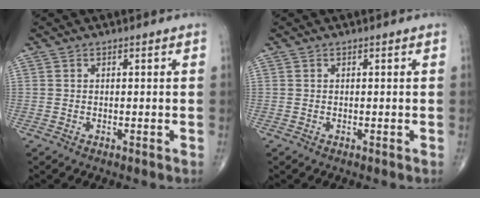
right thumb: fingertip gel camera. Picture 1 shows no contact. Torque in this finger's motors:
{"motor_torque": [-0.07, 0.08, -0.12, 0.04, 0.01]}